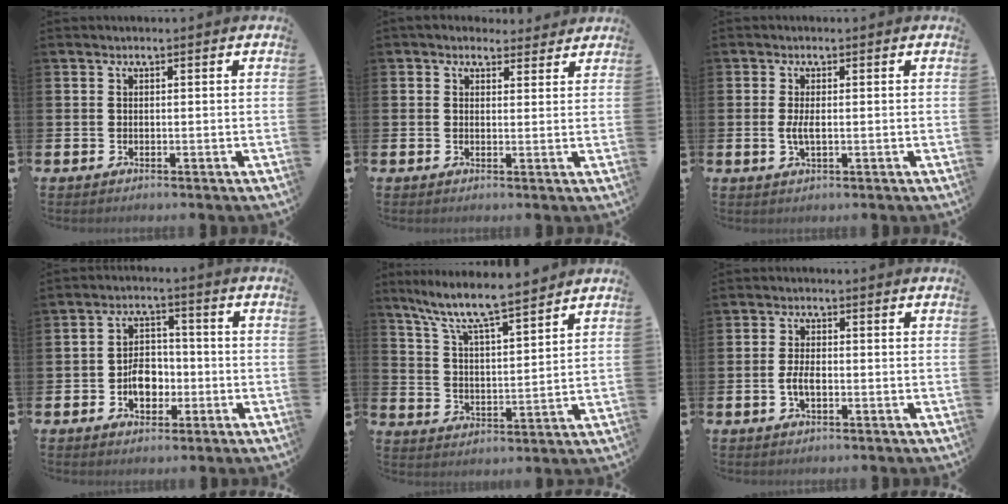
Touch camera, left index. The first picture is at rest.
{"total": 2.8, "force": [2.4, 1.3, 0.1], "torque": [0.008, -0.011, 0.040]}
{"total": 2.0, "force": [-0.1, 0.7, 1.9], "torque": [-0.033, 0.000, -0.004]}
{"total": 4.8, "force": [-1.4, 3.5, 3.1], "torque": [-0.044, 0.004, -0.032]}
{"total": 8.3, "force": [7.6, 0.4, 3.3], "torque": [-0.097, -0.052, 0.132]}
{"total": 2.6, "force": [-0.7, 1.2, 2.2], "torque": [-0.040, 0.001, -0.013]}